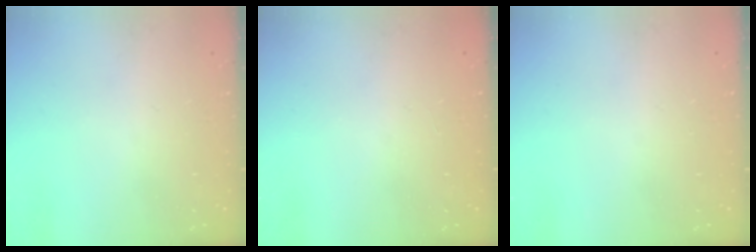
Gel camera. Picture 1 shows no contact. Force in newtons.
{"total": 1.0, "press": 0.1, "slide": 1.0}
{"total": 0.0}